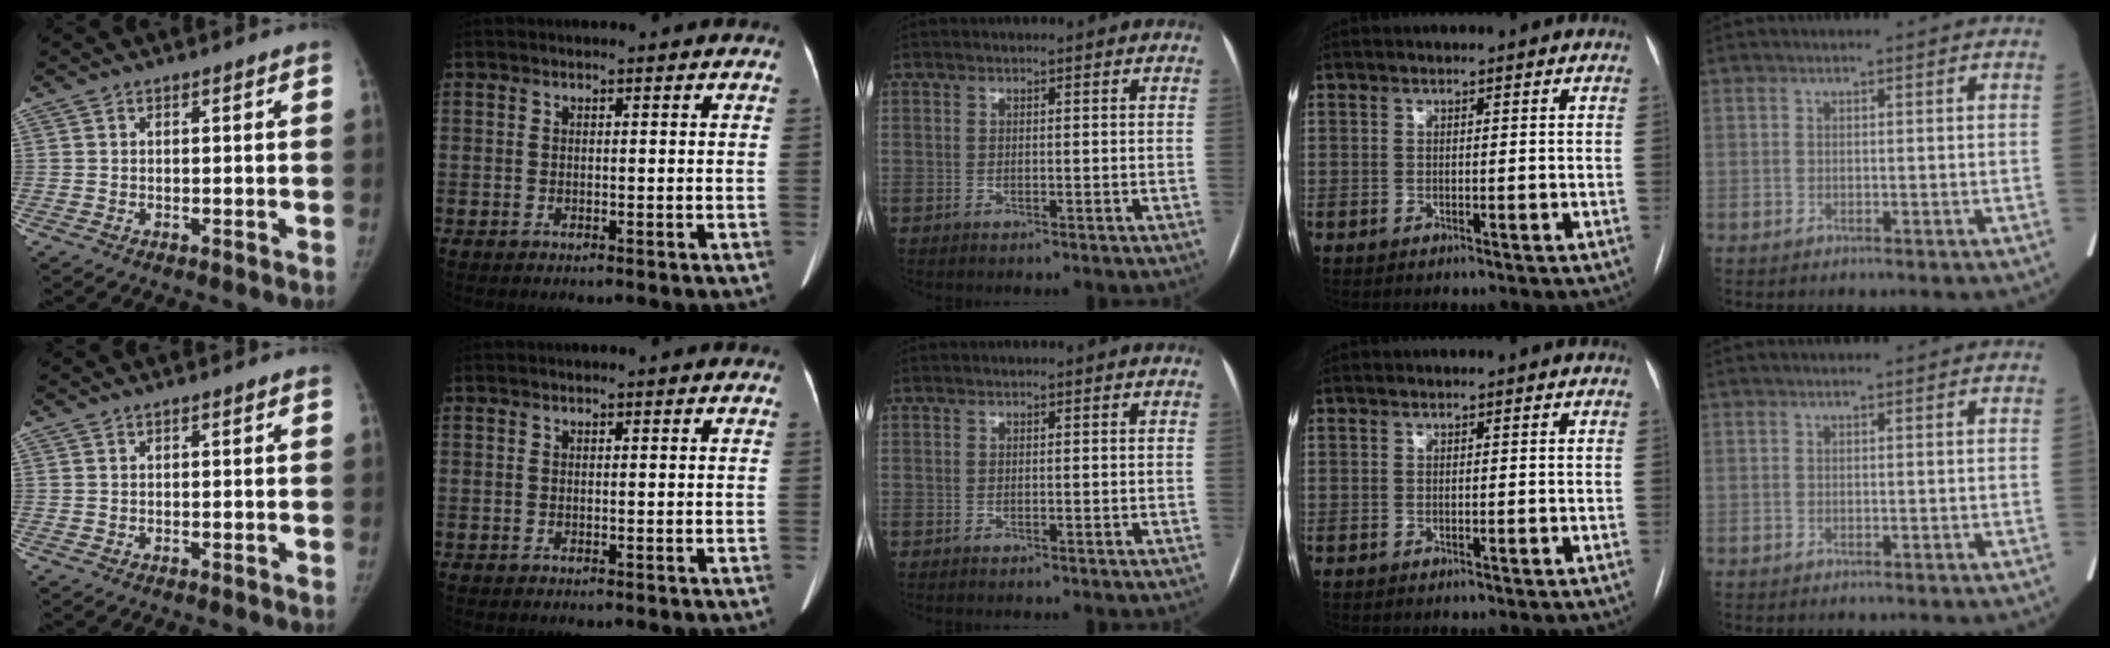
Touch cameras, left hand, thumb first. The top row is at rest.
{}